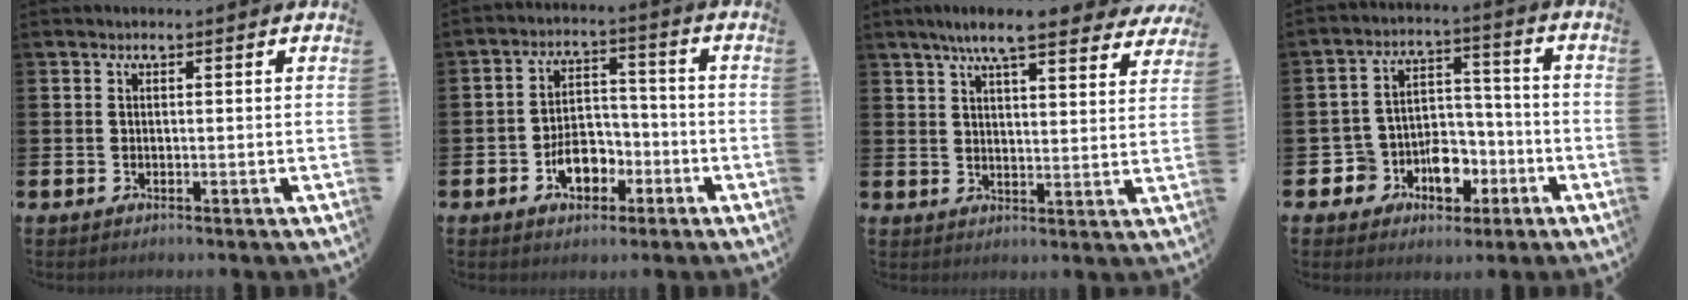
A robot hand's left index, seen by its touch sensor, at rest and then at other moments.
{"total": 5.9, "force": [-2.6, 4.1, 3.4], "torque": [-0.051, 0.010, -0.051]}
{"total": 7.9, "force": [6.9, 1.1, 3.6], "torque": [-0.071, -0.026, 0.120]}
{"total": 7.8, "force": [-3.2, 6.3, 3.3], "torque": [-0.091, 0.015, -0.057]}